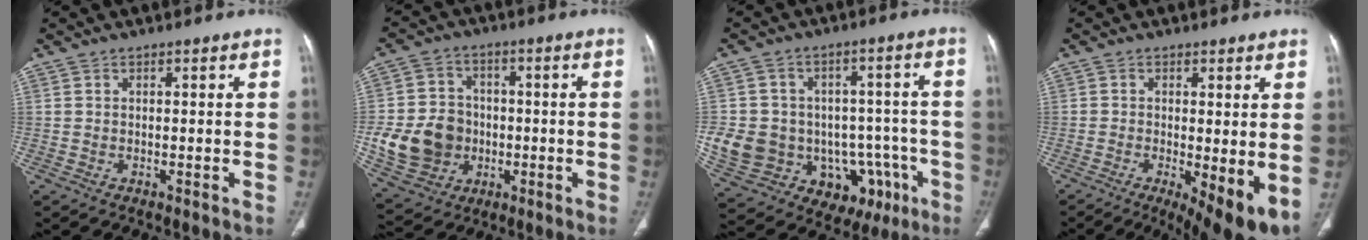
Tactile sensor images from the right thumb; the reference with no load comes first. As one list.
[{"total": 13.9, "force": [-2.0, 11.9, 6.8], "torque": [-0.106, 0.013, -0.023]}, {"total": 23.0, "force": [-6.0, 18.1, 12.9], "torque": [-0.208, 0.056, -0.058]}, {"total": 10.9, "force": [-2.6, 3.4, 10.1], "torque": [-0.148, -0.025, -0.031]}]